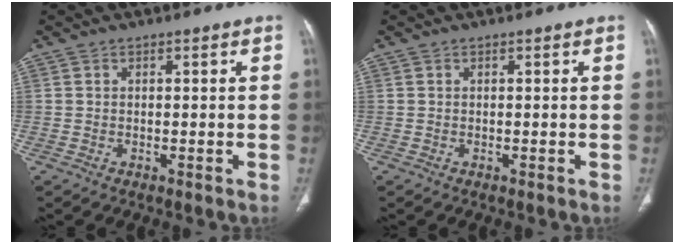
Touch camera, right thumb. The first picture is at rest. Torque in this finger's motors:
{"motor_torque": [0.00, 0.00, -0.03, 0.02, 0.00]}